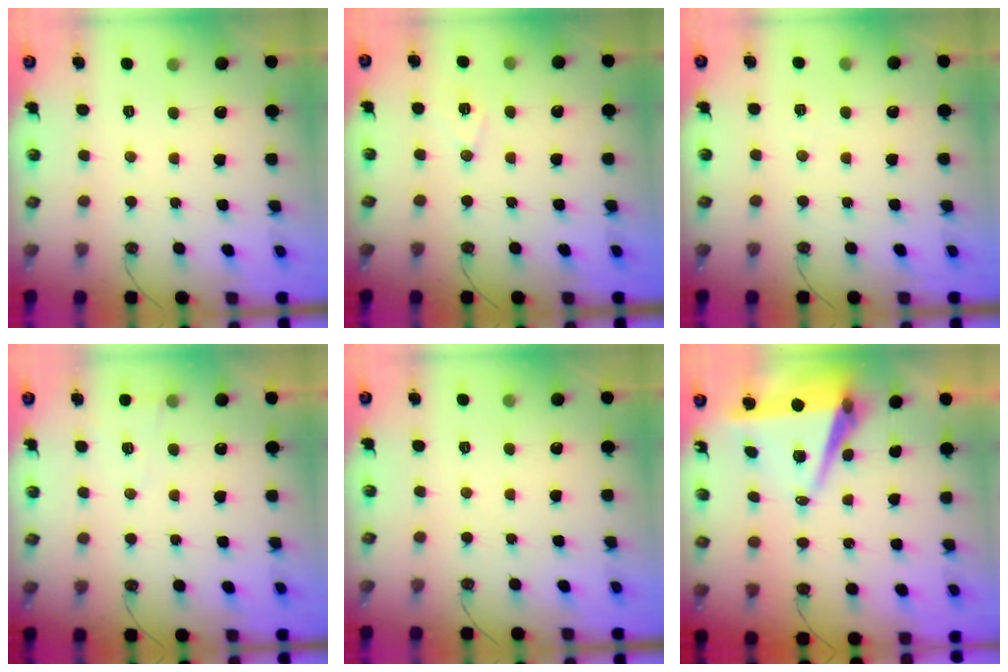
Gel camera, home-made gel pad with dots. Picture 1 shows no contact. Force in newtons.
{"total": 7.0, "press": 5.9, "slide": 3.8}
{"total": 3.9, "press": 2.9, "slide": 2.6}
{"total": 4.6, "press": 3.9, "slide": 2.3}
{"total": 0.0}
{"total": 8.7, "press": 7.5, "slide": 4.3}